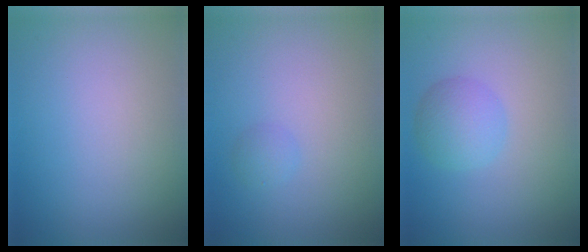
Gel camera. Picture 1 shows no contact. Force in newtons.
{"total": 0.9, "press": 0.9, "slide": 0.1}
{"total": 2.9, "press": 2.9, "slide": 0.2}